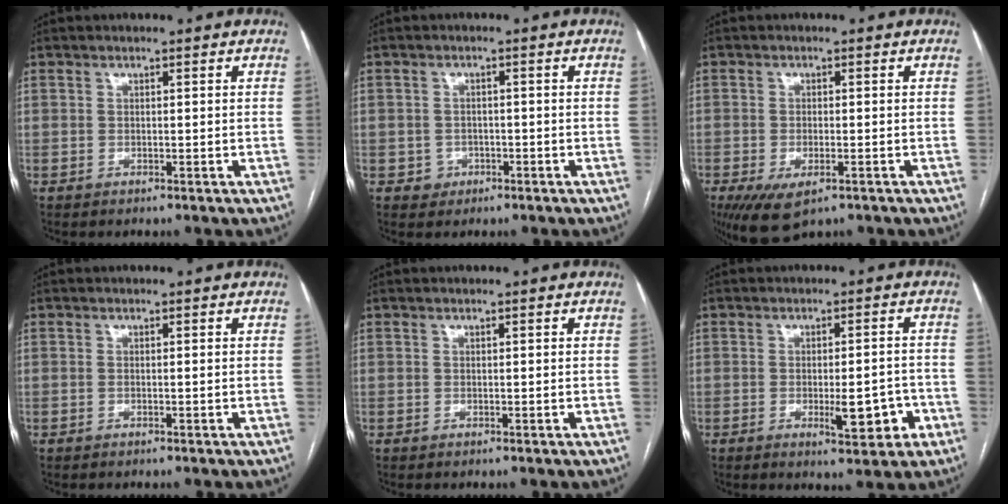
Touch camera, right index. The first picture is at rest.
{"total": 2.7, "force": [-1.0, 2.5, 0.2], "torque": [0.006, 0.012, -0.011]}
{"total": 6.7, "force": [-3.7, 2.7, 4.8], "torque": [-0.083, -0.015, -0.056]}
{"total": 0.0}
{"total": 0.0}
{"total": 6.2, "force": [-2.2, 1.8, 5.6], "torque": [-0.070, 0.000, -0.022]}